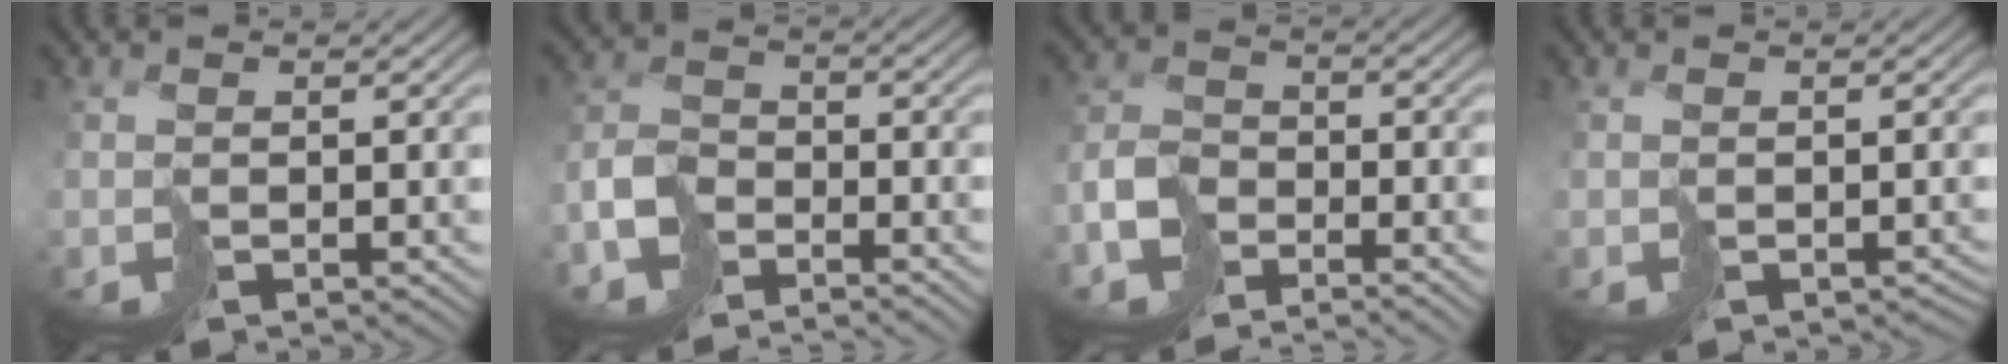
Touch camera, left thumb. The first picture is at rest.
{"total": 5.0, "force": [-4.0, 2.6, 1.5], "torque": [-0.026, -0.001, -0.092]}
{"total": 4.8, "force": [-3.7, 2.5, 1.6], "torque": [-0.027, -0.001, -0.085]}
{"total": 1.5, "force": [-0.7, 1.0, 0.7], "torque": [-0.009, -0.010, -0.008]}